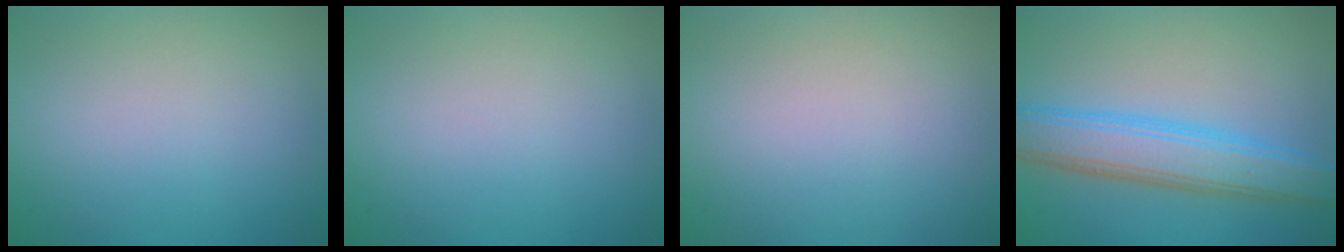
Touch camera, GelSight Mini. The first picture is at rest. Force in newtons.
{"total": 0.0}
{"total": 0.0}
{"total": 6.4, "press": 6.4, "slide": 0.2}